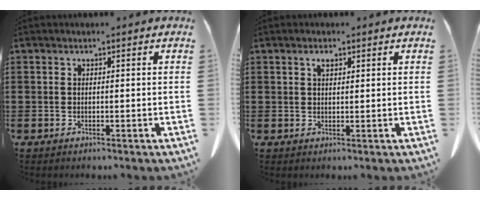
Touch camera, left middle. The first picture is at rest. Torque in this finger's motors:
{"motor_torque": [0.24, 0.19, 0.01, 0.01]}